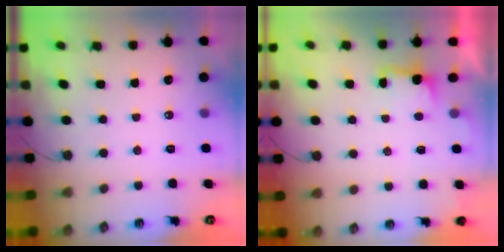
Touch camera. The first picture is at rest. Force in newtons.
{"total": 2.5, "press": 2.3, "slide": 0.8}